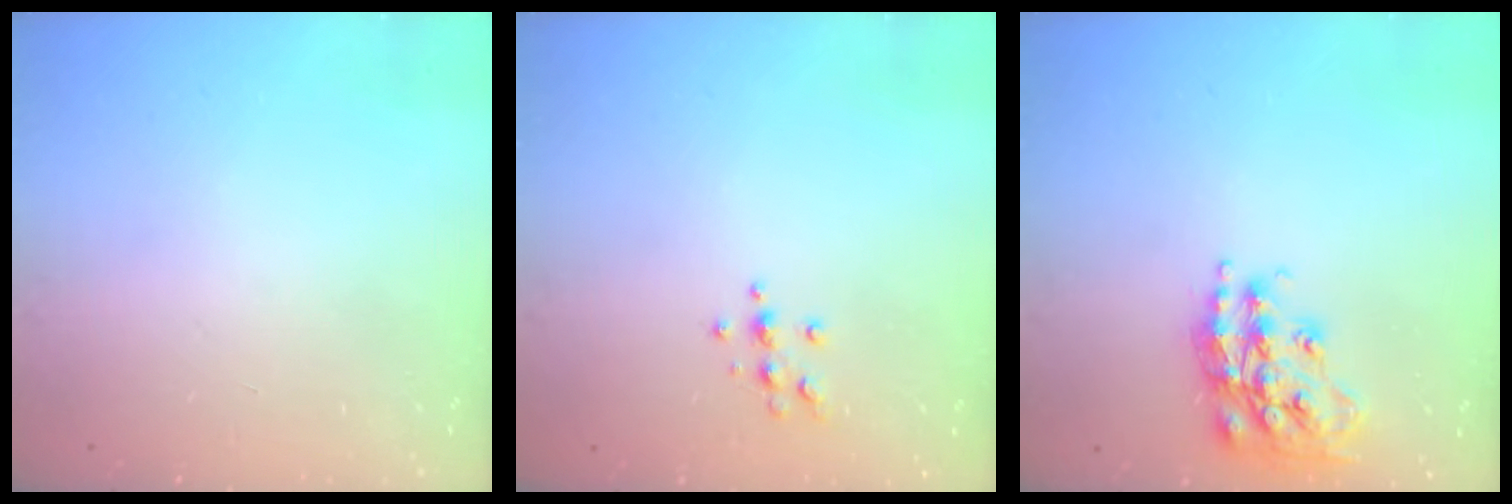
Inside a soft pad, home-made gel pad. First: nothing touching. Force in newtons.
{"total": 6.2, "press": 6.1, "slide": 1.3}
{"total": 17.2, "press": 17.2, "slide": 1.4}